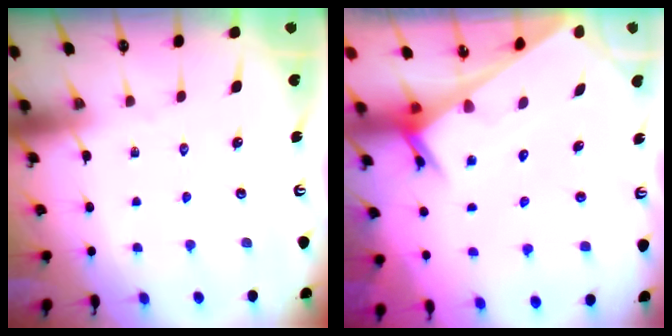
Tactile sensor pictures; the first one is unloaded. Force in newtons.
{"total": 3.2, "press": 3.2, "slide": 0.2}